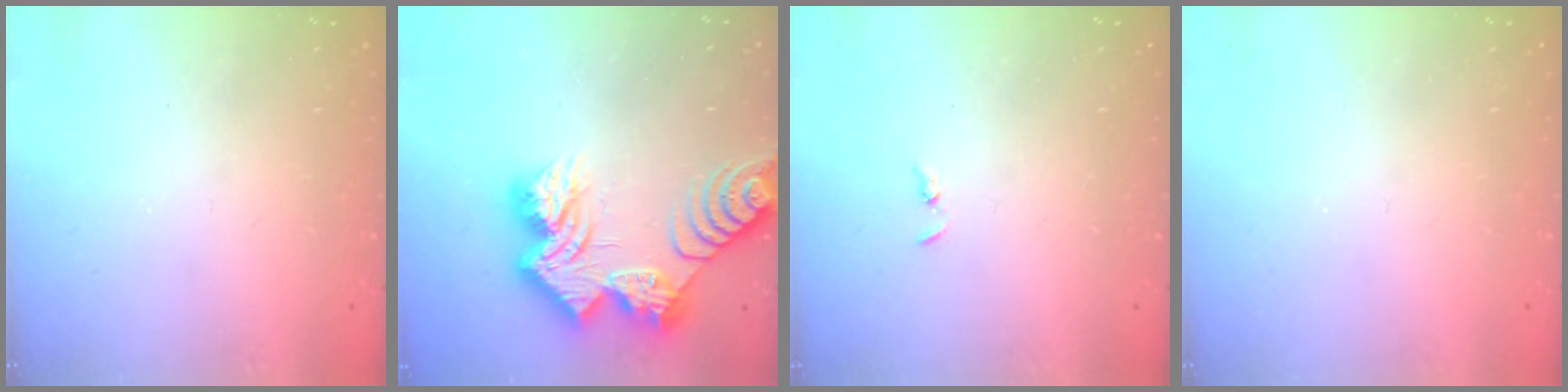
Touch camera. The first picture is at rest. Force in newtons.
{"total": 19.6, "press": 19.6, "slide": 1.4}
{"total": 1.3, "press": 1.2, "slide": 0.3}
{"total": 0.0}